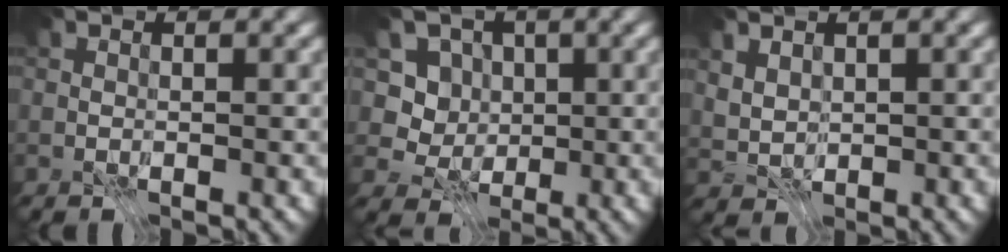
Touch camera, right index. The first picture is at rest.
{"total": 4.4, "force": [0.3, 4.2, 1.4], "torque": [-0.012, 0.002, -0.016]}
{"total": 2.1, "force": [1.0, 1.4, 1.1], "torque": [-0.026, -0.001, 0.027]}